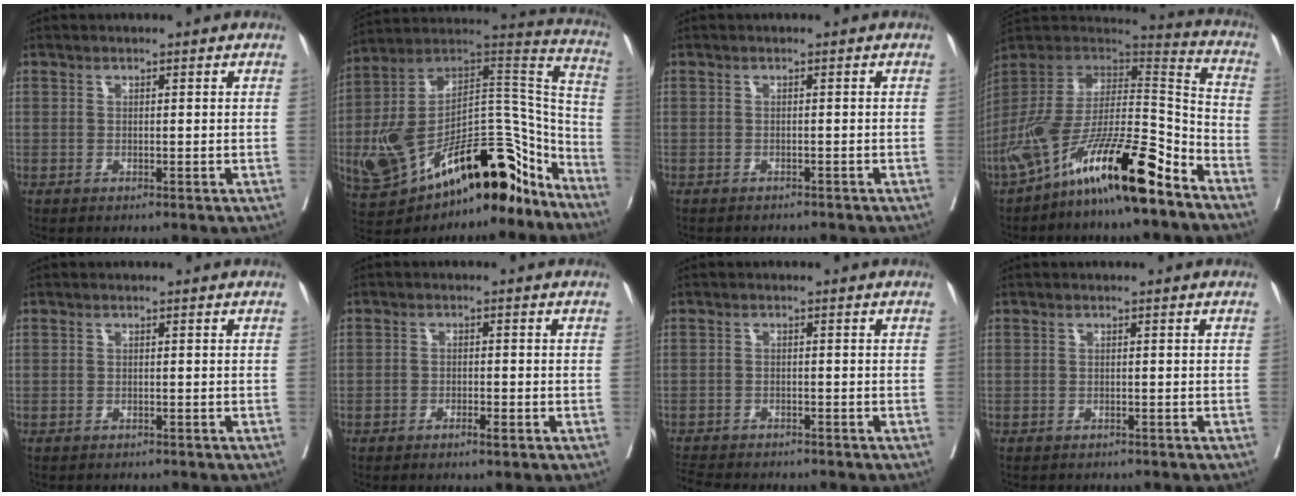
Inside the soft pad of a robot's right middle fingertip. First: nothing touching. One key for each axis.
{"total": 29.3, "fx": -16.7, "fy": 10.0, "fz": 21.9, "tx": -0.337, "ty": 0.026, "tz": -0.260}
{"total": 4.4, "fx": -4.1, "fy": 1.2, "fz": 1.0, "tx": -0.017, "ty": -0.005, "tz": -0.048}
{"total": 20.7, "fx": -14.0, "fy": 2.9, "fz": 14.9, "tx": -0.289, "ty": -0.011, "tz": -0.254}
{"total": 2.8, "fx": -2.7, "fy": 0.7, "fz": 0.6, "tx": -0.014, "ty": -0.005, "tz": -0.034}
{"total": 1.8, "fx": -1.2, "fy": 0.5, "fz": 1.2, "tx": -0.021, "ty": 0.002, "tz": -0.020}
{"total": 9.5, "fx": -8.7, "fy": 2.1, "fz": 3.3, "tx": -0.066, "ty": -0.013, "tz": -0.124}
{"total": 3.5, "fx": -3.3, "fy": 1.0, "fz": 0.8, "tx": -0.016, "ty": -0.004, "tz": -0.040}